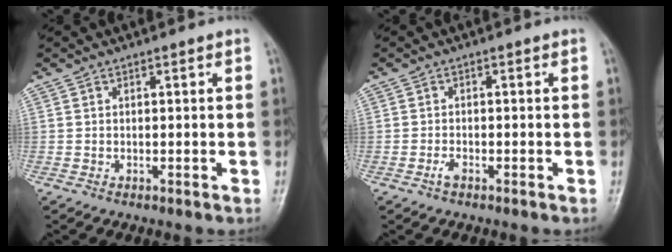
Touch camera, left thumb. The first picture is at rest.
{"total": 1.4, "force": [-1.0, 0.5, 0.9], "torque": [-0.022, 0.006, -0.020]}